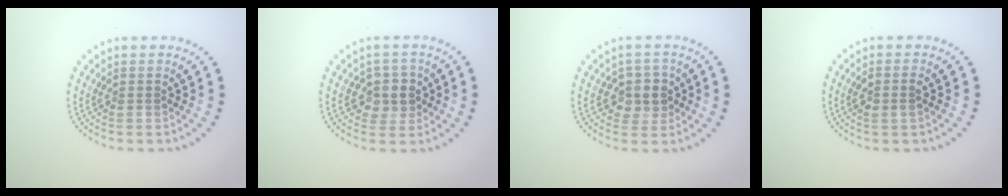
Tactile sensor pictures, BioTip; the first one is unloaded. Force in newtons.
{"total": 2.6, "press": 2.4, "slide": 1.1}
{"total": 2.6, "press": 2.4, "slide": 1.1}
{"total": 1.4, "press": 1.3, "slide": 0.5}